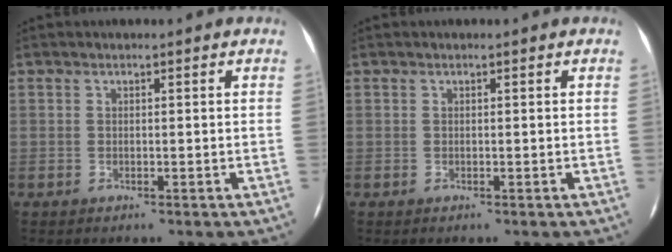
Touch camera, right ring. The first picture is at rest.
{"total": 0.0}